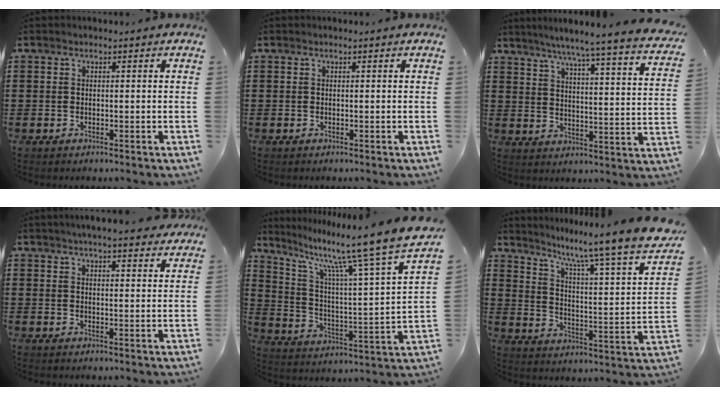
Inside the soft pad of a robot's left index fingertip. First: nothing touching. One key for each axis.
{"total": 0.0}
{"total": 6.0, "fx": 5.0, "fy": -1.2, "fz": 3.2, "tx": -0.083, "ty": -0.044, "tz": 0.075}
{"total": 4.2, "fx": 4.1, "fy": 0.0, "fz": 1.2, "tx": -0.036, "ty": -0.010, "tz": 0.074}
{"total": 13.0, "fx": 10.1, "fy": 0.0, "fz": 8.2, "tx": -0.161, "ty": -0.080, "tz": 0.151}
{"total": 8.6, "fx": 6.8, "fy": -0.5, "fz": 5.3, "tx": -0.119, "ty": -0.061, "tz": 0.101}